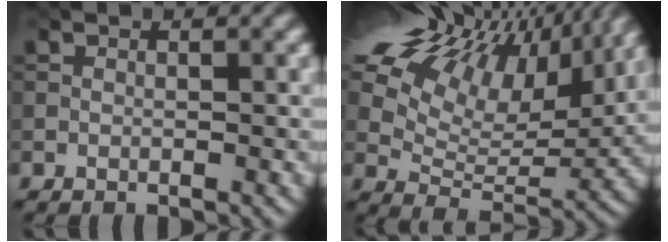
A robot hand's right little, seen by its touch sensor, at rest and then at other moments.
{"total": 18.3, "force": [11.7, 8.7, 11.1], "torque": [-0.219, 0.057, 0.177]}